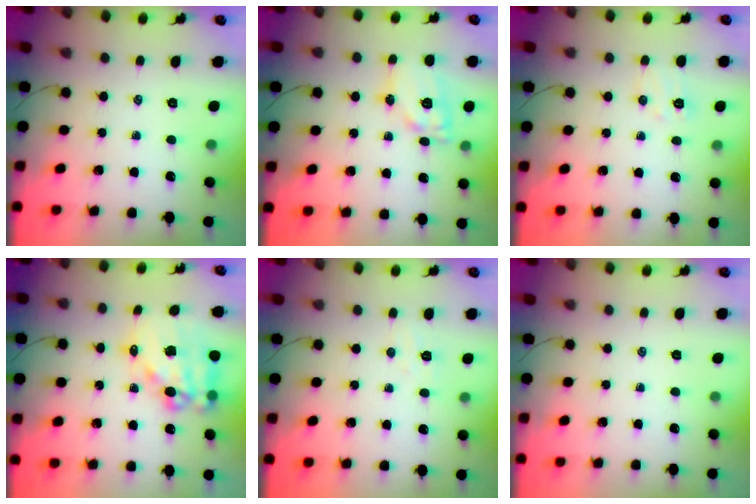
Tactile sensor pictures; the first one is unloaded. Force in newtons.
{"total": 12.0, "press": 12.0, "slide": 1.1}
{"total": 5.1, "press": 4.9, "slide": 1.1}
{"total": 15.8, "press": 15.4, "slide": 3.4}
{"total": 3.7, "press": 3.6, "slide": 0.9}
{"total": 0.0}